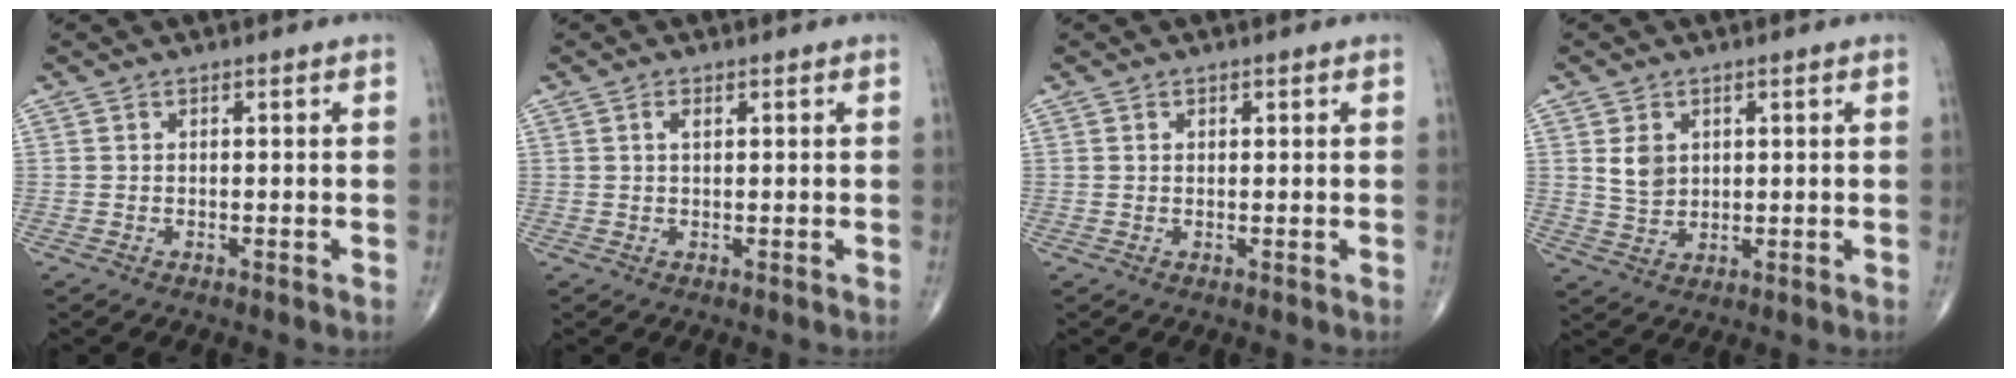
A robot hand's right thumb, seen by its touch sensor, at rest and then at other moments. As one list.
[{"total": 1.5, "force": [0.6, 0.7, 1.2], "torque": [-0.023, 0.001, 0.011]}, {"total": 0.7, "force": [0.4, 0.5, 0.4], "torque": [0.000, -0.002, 0.005]}, {"total": 4.6, "force": [1.4, 3.4, 2.7], "torque": [-0.034, -0.012, 0.033]}]